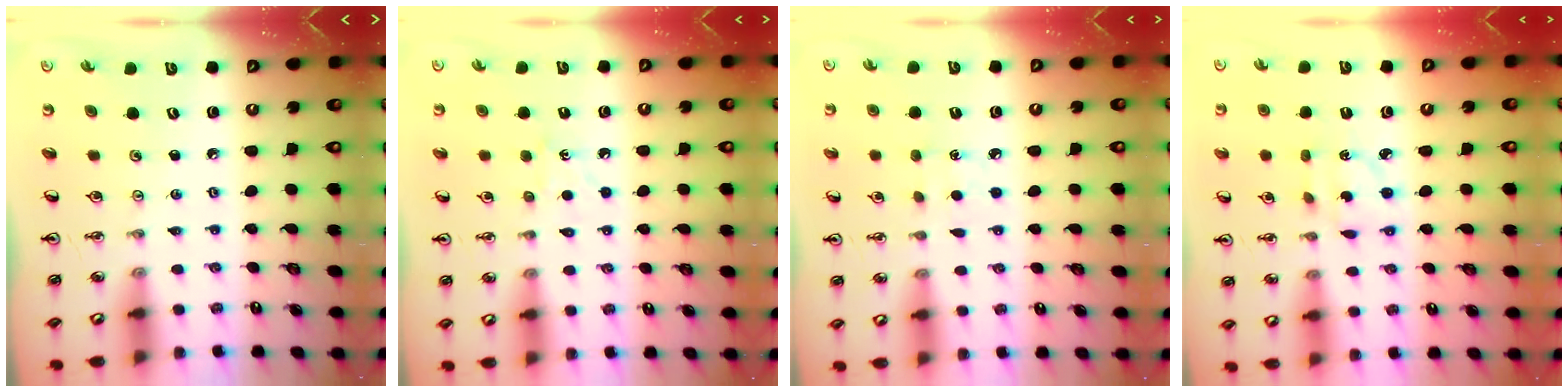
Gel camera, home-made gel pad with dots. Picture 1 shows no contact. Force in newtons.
{"total": 4.6, "press": 4.6, "slide": 0.5}
{"total": 3.4, "press": 3.4, "slide": 0.4}
{"total": 3.5, "press": 3.4, "slide": 0.6}